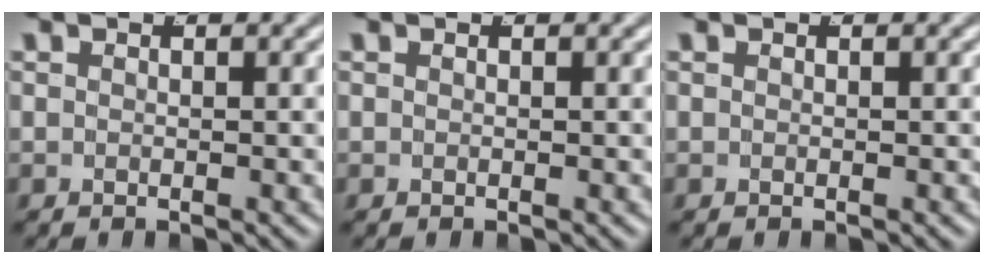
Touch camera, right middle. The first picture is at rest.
{"total": 0.0}
{"total": 0.0}